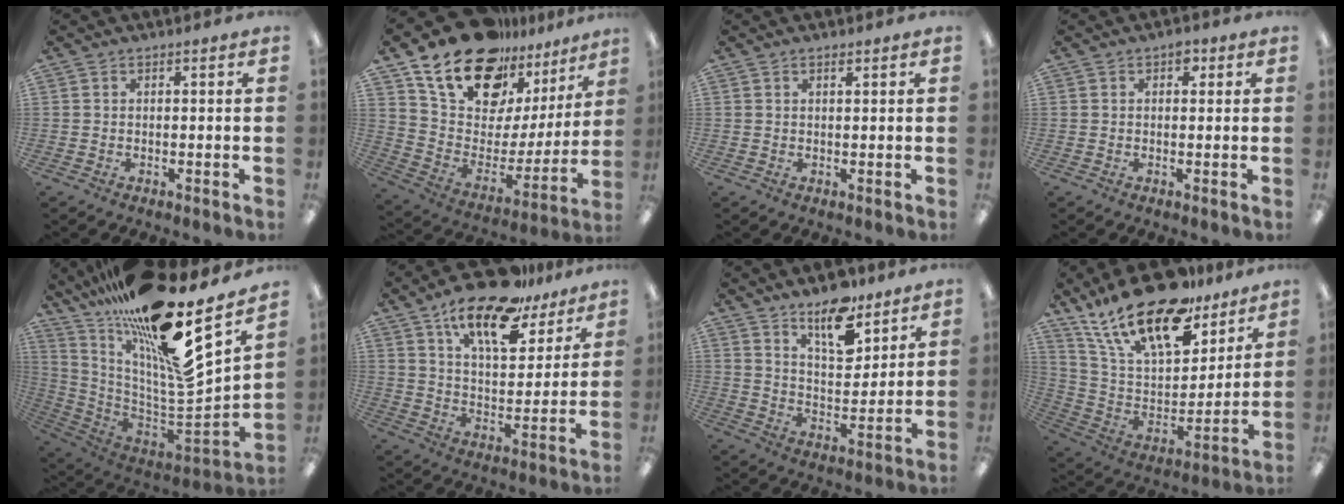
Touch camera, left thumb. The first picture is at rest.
{"total": 21.2, "force": [15.5, 11.0, 9.3], "torque": [-0.169, -0.103, 0.283]}
{"total": 0.8, "force": [0.7, 0.2, 0.4], "torque": [-0.009, 0.000, 0.013]}
{"total": 2.2, "force": [1.1, 1.4, 1.4], "torque": [-0.005, -0.005, 0.012]}
{"total": 21.6, "force": [14.1, 3.8, 15.9], "torque": [-0.266, -0.121, 0.220]}
{"total": 17.4, "force": [12.6, 6.9, 9.9], "torque": [-0.163, -0.070, 0.214]}
{"total": 12.8, "force": [9.5, 5.6, 6.5], "torque": [-0.090, -0.059, 0.166]}
{"total": 22.8, "force": [17.3, 9.0, 11.8], "torque": [-0.226, -0.116, 0.304]}